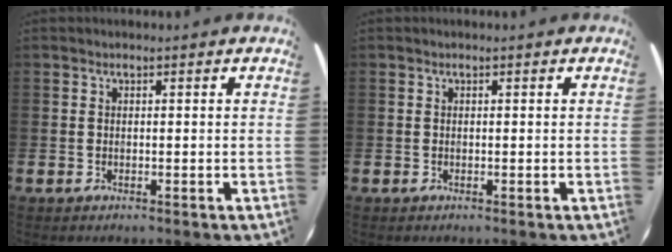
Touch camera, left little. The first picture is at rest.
{"total": 0.0}